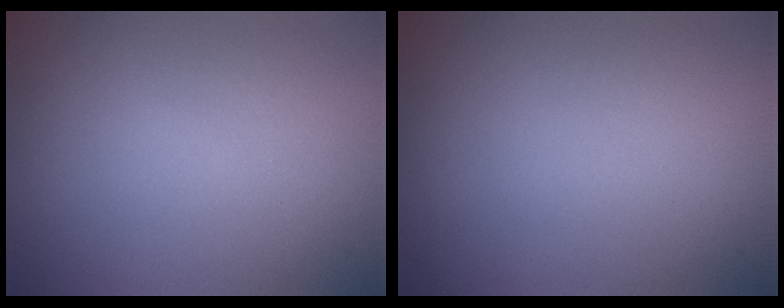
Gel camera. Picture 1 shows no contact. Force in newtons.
{"total": 0.0}